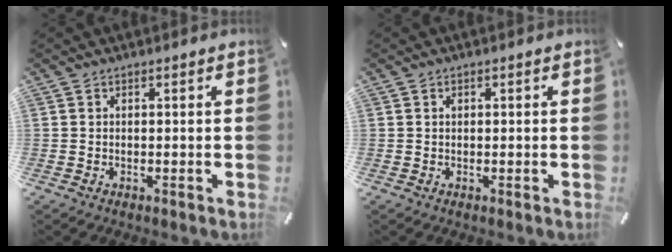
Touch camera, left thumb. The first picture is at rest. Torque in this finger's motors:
{"motor_torque": [0.24, 0.22, 0.14, -0.25, 0.03]}